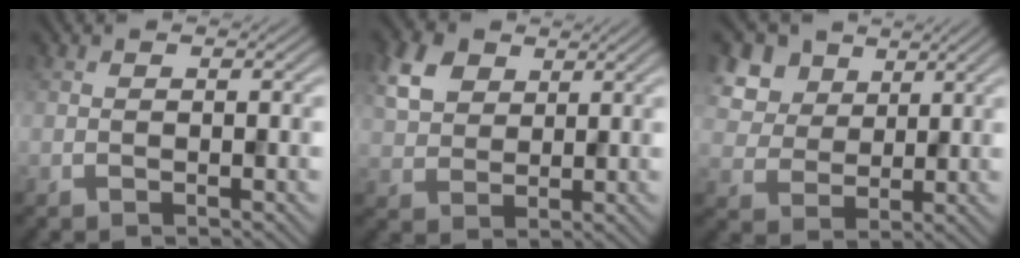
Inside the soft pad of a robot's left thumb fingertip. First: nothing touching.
{"total": 5.9, "force": [2.7, 4.1, 3.2], "torque": [-0.087, 0.009, 0.055]}
{"total": 8.6, "force": [4.3, 6.3, 3.9], "torque": [-0.150, 0.004, 0.094]}